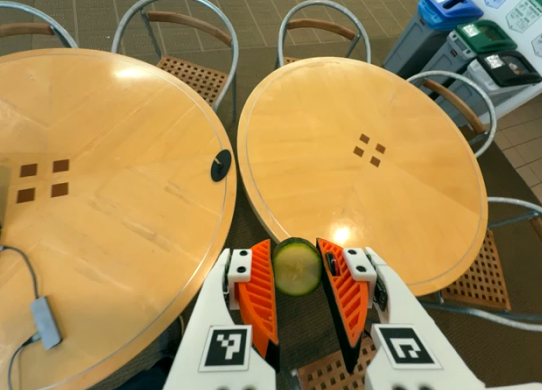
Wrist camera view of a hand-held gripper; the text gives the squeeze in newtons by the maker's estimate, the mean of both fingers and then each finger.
{"total": 8.3, "left": 8.3, "right": 8.3}